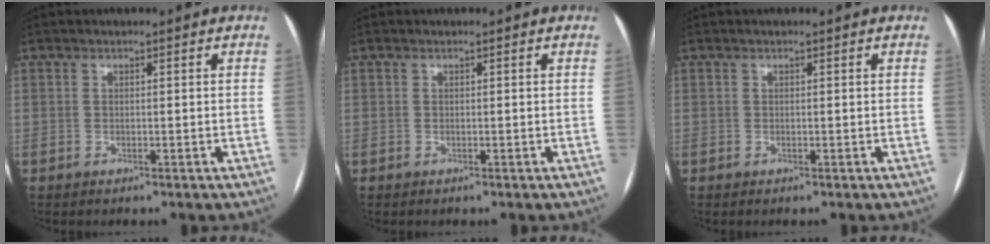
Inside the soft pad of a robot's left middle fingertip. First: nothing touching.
{"total": 0.0}
{"total": 0.0}